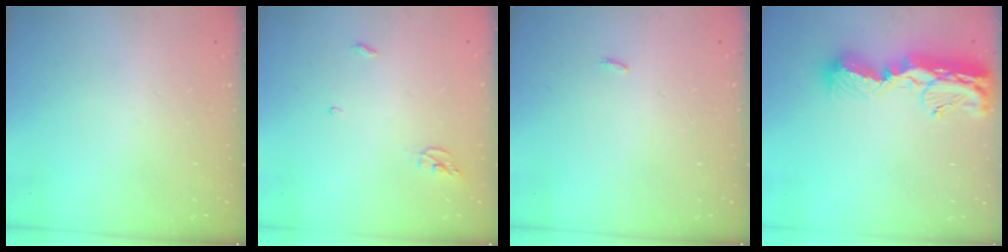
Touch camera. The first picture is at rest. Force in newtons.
{"total": 3.8, "press": 3.7, "slide": 0.2}
{"total": 3.3, "press": 1.6, "slide": 2.9}
{"total": 15.0, "press": 15.0, "slide": 1.2}